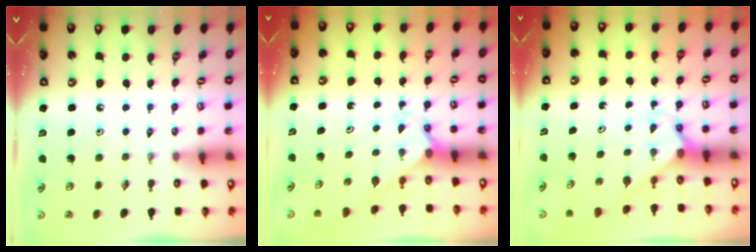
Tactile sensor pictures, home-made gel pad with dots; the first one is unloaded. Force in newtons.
{"total": 1.9, "press": 1.9, "slide": 0.2}
{"total": 2.0, "press": 2.0, "slide": 0.1}